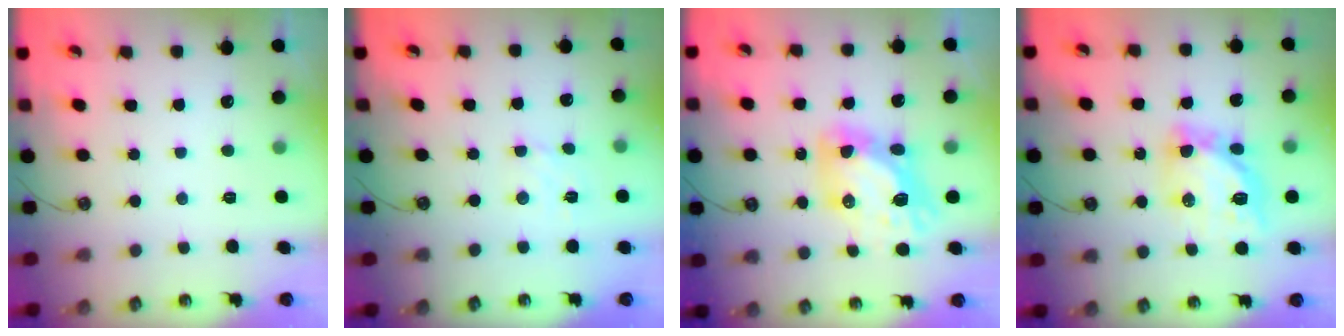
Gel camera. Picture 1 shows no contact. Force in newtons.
{"total": 2.9, "press": 2.8, "slide": 0.7}
{"total": 12.8, "press": 12.7, "slide": 1.3}
{"total": 13.3, "press": 13.2, "slide": 1.3}